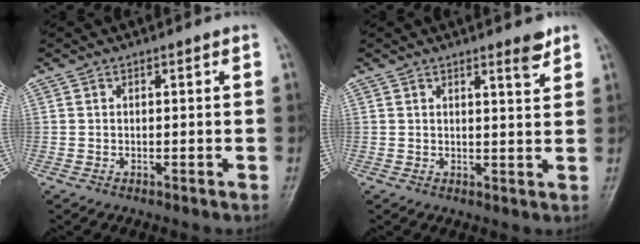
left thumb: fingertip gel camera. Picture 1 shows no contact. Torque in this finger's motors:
{"motor_torque": [-0.45, 0.35, -0.29, 0.05, 0.04]}